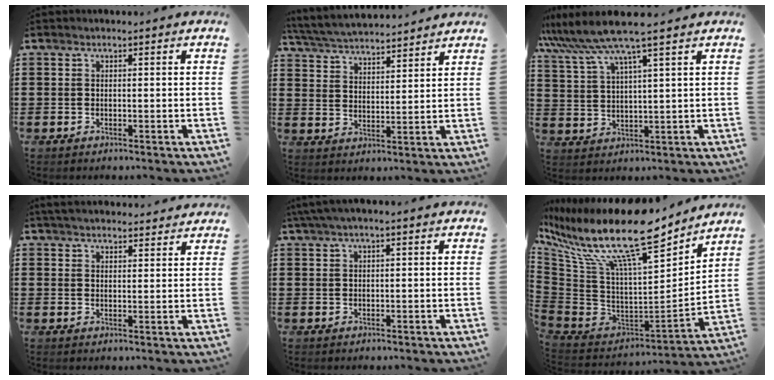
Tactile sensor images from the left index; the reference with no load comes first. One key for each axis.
{"total": 5.0, "fx": 4.9, "fy": 0.2, "fz": 0.9, "tx": -0.039, "ty": -0.025, "tz": 0.086}
{"total": 7.1, "fx": 5.7, "fy": -0.4, "fz": 4.3, "tx": -0.104, "ty": -0.022, "tz": 0.097}
{"total": 3.5, "fx": 3.4, "fy": 0.2, "fz": 0.7, "tx": -0.022, "ty": -0.006, "tz": 0.064}
{"total": 2.0, "fx": 1.0, "fy": 0.1, "fz": 1.7, "tx": -0.032, "ty": 0.001, "tz": 0.019}
{"total": 16.8, "fx": 11.2, "fy": 4.0, "fz": 11.8, "tx": -0.248, "ty": -0.087, "tz": 0.176}